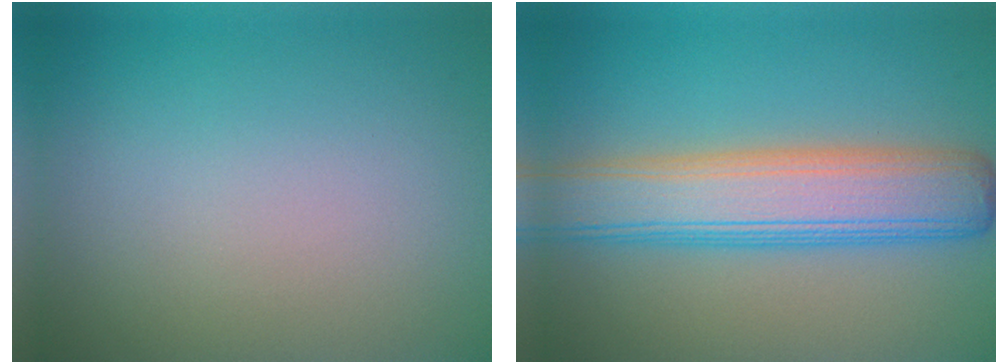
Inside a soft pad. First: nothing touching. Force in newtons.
{"total": 8.1, "press": 8.1, "slide": 0.3}